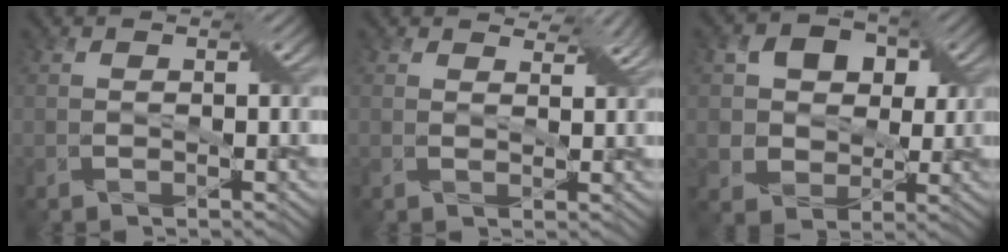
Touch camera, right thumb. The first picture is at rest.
{"total": 3.6, "force": [2.9, 1.4, 1.5], "torque": [-0.033, 0.001, 0.044]}
{"total": 8.9, "force": [2.6, 7.4, 4.2], "torque": [-0.102, 0.015, 0.040]}